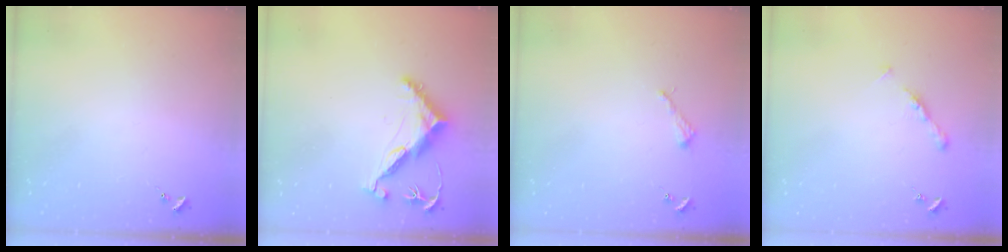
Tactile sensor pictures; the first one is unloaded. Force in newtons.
{"total": 11.7, "press": 11.7, "slide": 1.0}
{"total": 2.6, "press": 2.6, "slide": 0.3}
{"total": 5.3, "press": 5.2, "slide": 0.6}